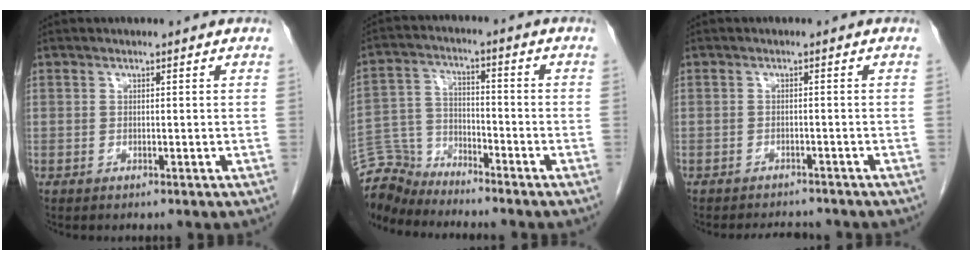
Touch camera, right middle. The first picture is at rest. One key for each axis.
{"total": 8.0, "fx": -8.0, "fy": 1.2, "fz": -0.3, "tx": -0.004, "ty": 0.010, "tz": -0.156}
{"total": 4.7, "fx": -4.4, "fy": 1.1, "fz": 1.1, "tx": -0.017, "ty": -0.006, "tz": -0.060}